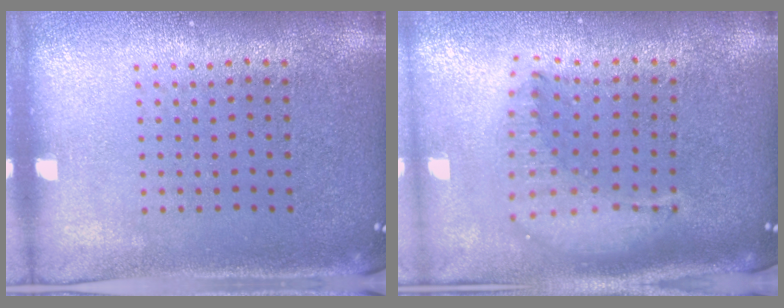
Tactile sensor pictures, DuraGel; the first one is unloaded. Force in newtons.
{"total": 1.8, "press": 1.5, "slide": 0.9}